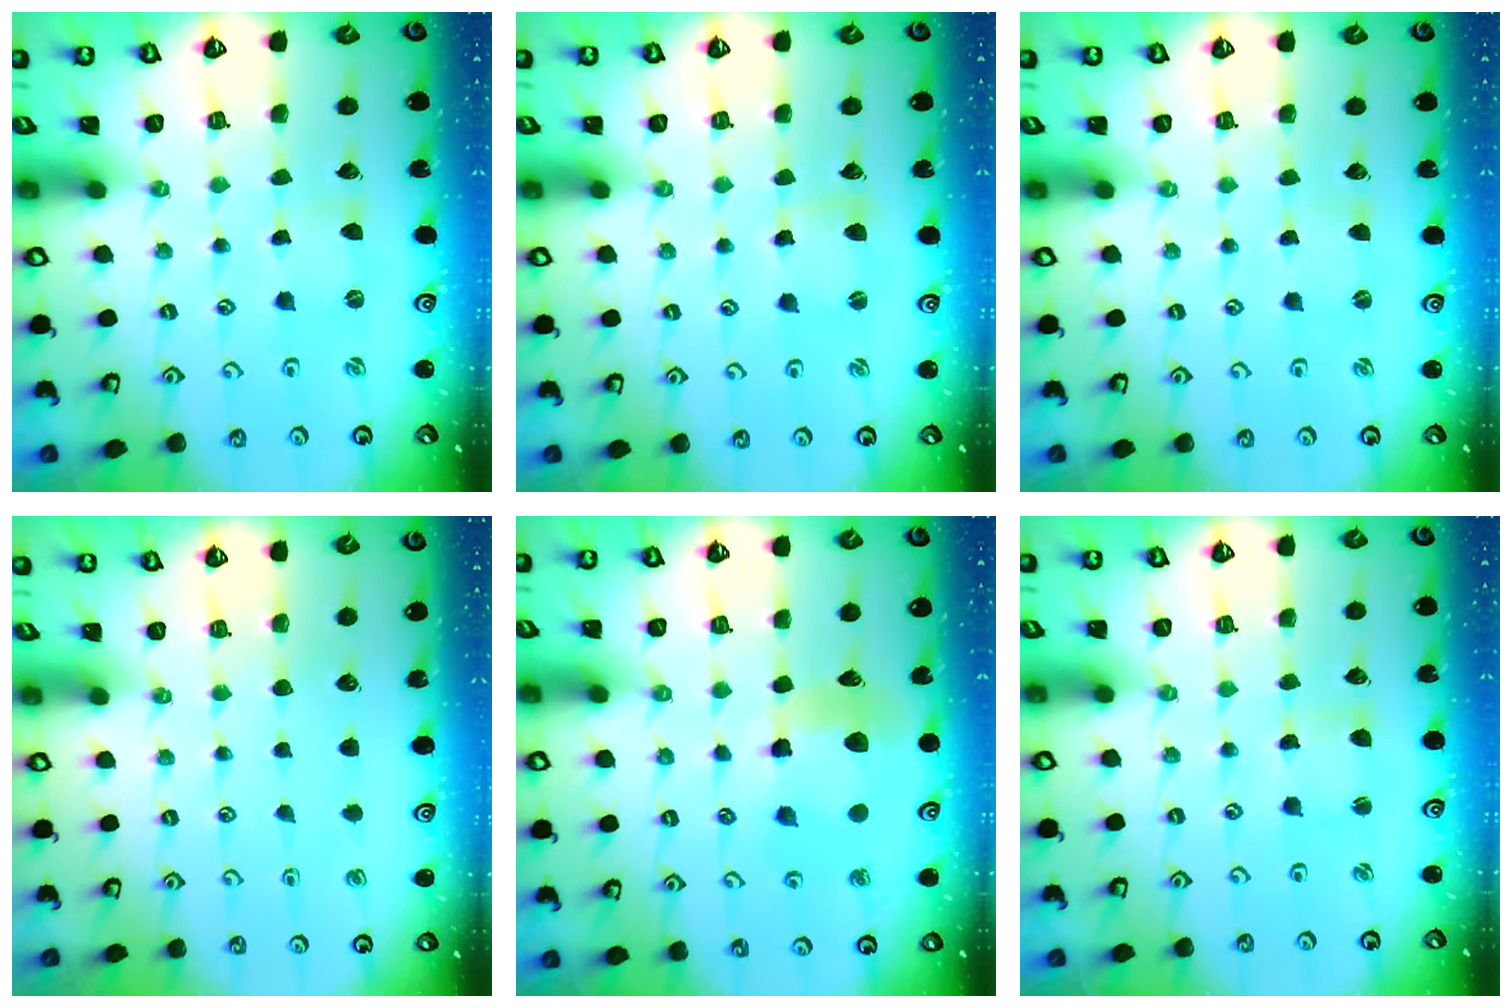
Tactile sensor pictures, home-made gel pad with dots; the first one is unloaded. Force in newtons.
{"total": 2.1, "press": 2.1, "slide": 0.2}
{"total": 1.2, "press": 1.2, "slide": 0.2}
{"total": 0.0}
{"total": 10.9, "press": 10.8, "slide": 1.3}
{"total": 1.5, "press": 1.5, "slide": 0.2}